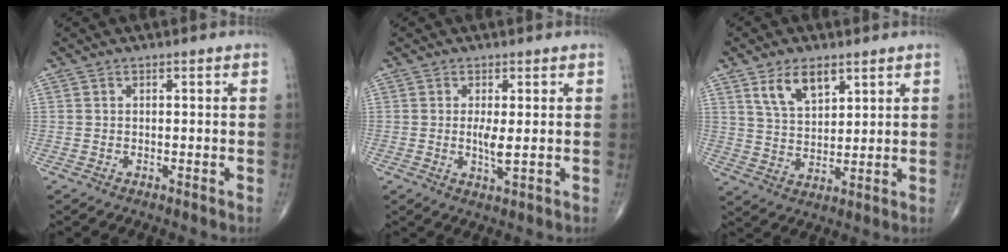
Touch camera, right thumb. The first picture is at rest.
{"total": 3.1, "force": [0.1, 0.5, 3.1], "torque": [-0.065, -0.011, 0.002]}
{"total": 7.9, "force": [4.5, 4.0, 5.1], "torque": [-0.074, -0.027, 0.088]}